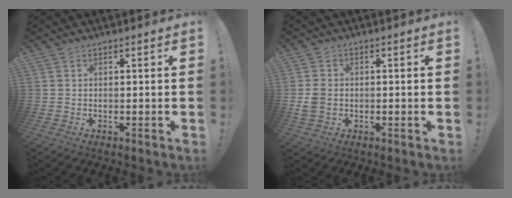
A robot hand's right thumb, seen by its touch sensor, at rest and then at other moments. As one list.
[{"total": 4.3, "force": [-0.8, 3.1, 2.8], "torque": [-0.056, 0.008, -0.012]}]